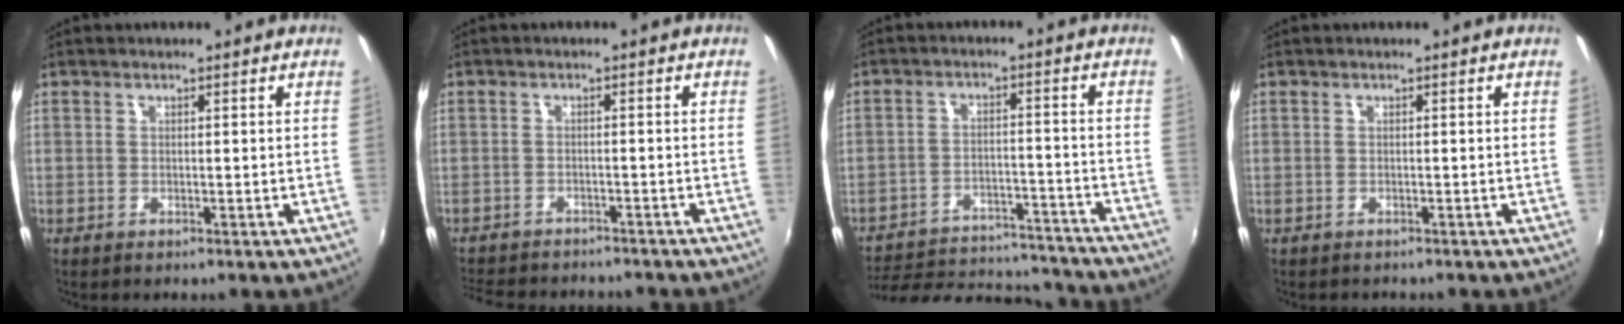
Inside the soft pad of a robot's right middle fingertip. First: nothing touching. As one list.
[{"total": 11.2, "force": [-10.1, 3.2, 3.9], "torque": [-0.097, -0.016, -0.151]}, {"total": 20.5, "force": [-18.3, 6.4, 6.8], "torque": [-0.138, 0.013, -0.235]}, {"total": 1.0, "force": [-0.7, 0.6, -0.1], "torque": [-0.002, -0.001, -0.011]}]